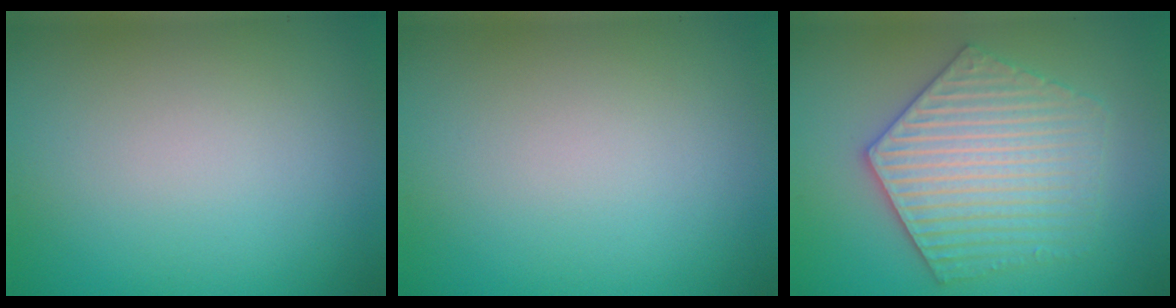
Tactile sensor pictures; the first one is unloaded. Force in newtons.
{"total": 0.0}
{"total": 6.2, "press": 6.1, "slide": 1.0}